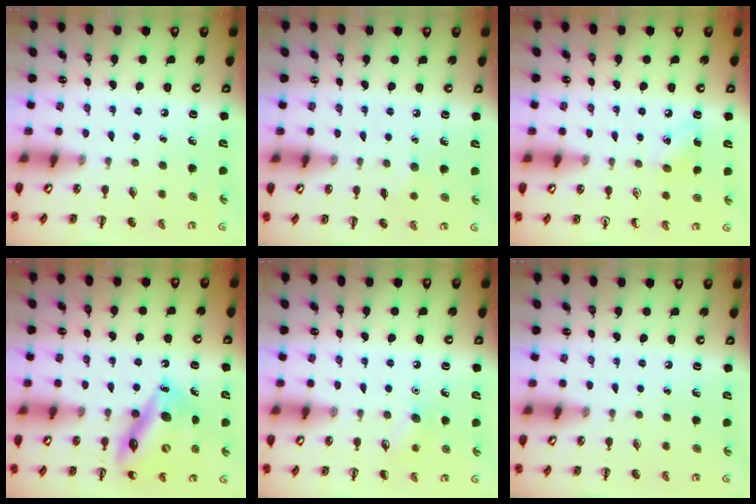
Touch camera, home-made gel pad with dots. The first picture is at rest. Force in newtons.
{"total": 4.0, "press": 3.8, "slide": 1.0}
{"total": 5.2, "press": 5.0, "slide": 1.3}
{"total": 15.0, "press": 14.6, "slide": 3.7}
{"total": 7.2, "press": 6.9, "slide": 1.9}
{"total": 0.0}